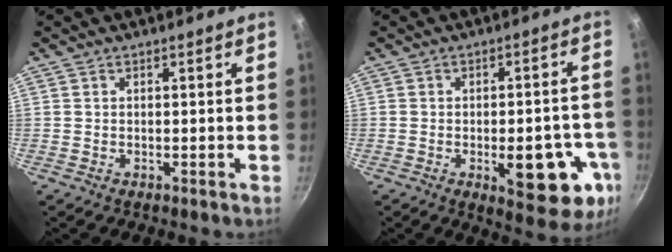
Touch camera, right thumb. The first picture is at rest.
{"total": 14.9, "force": [-4.5, 6.3, 12.7], "torque": [-0.120, 0.010, -0.053]}